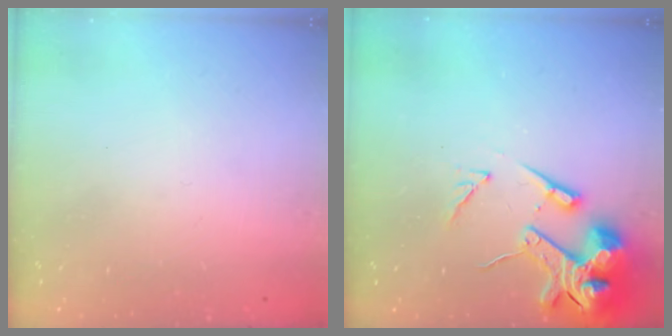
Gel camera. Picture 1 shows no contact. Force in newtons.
{"total": 15.5, "press": 15.3, "slide": 2.1}